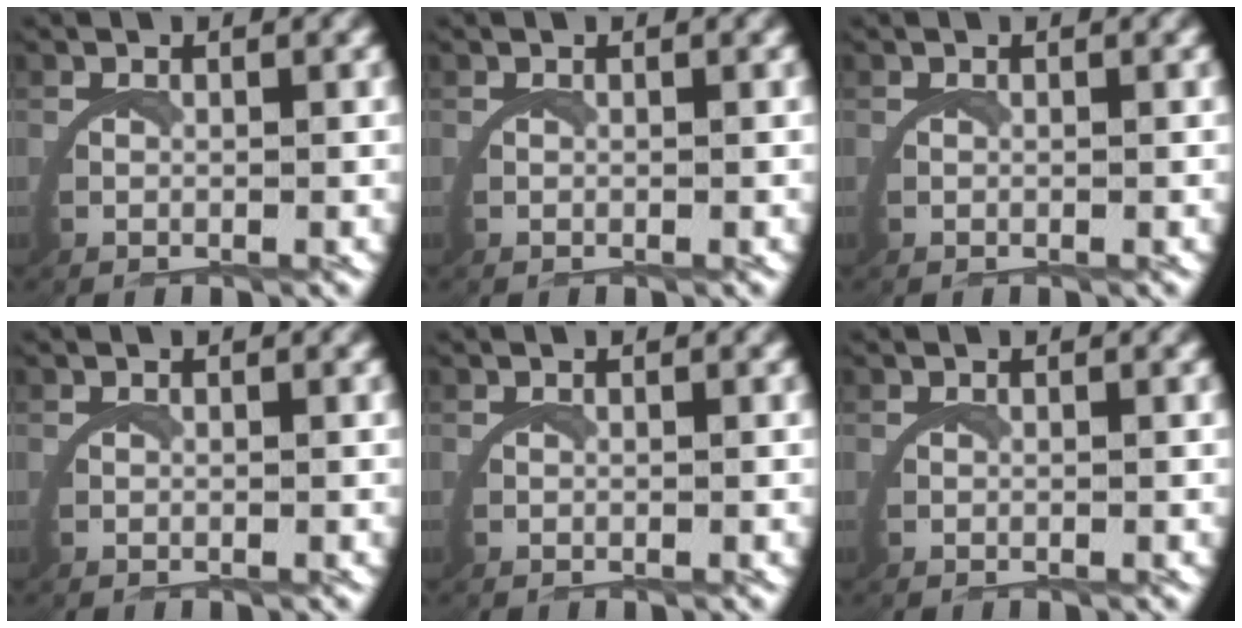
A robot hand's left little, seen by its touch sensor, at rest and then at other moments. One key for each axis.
{"total": 0.0}
{"total": 0.0}
{"total": 0.0}
{"total": 0.0}
{"total": 0.0}